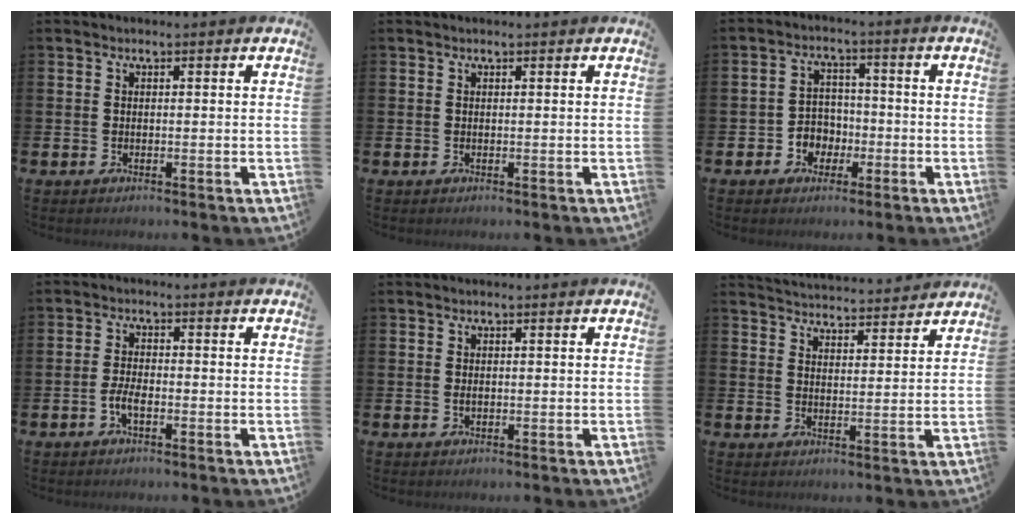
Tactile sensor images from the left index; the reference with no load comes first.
{"total": 0.0}
{"total": 3.7, "force": [-1.2, 3.4, 0.8], "torque": [-0.021, -0.002, -0.032]}
{"total": 2.6, "force": [-1.0, 1.1, 2.2], "torque": [-0.034, 0.000, -0.020]}
{"total": 0.7, "force": [0.0, 0.4, 0.5], "torque": [-0.012, 0.002, -0.001]}
{"total": 4.6, "force": [4.6, 0.3, -0.1], "torque": [-0.006, -0.036, 0.081]}